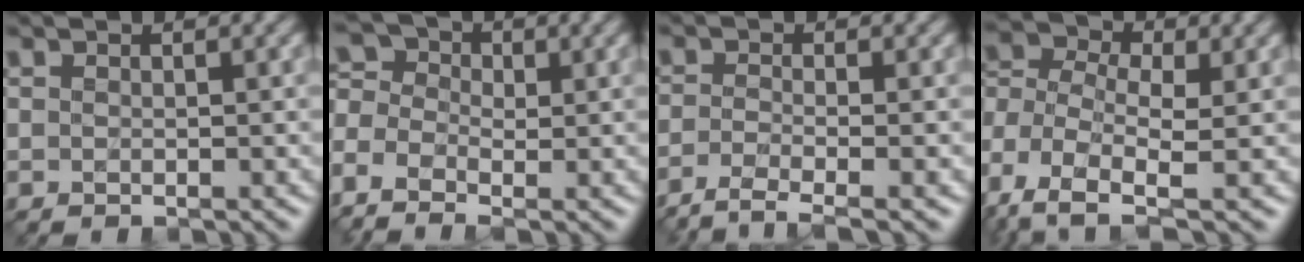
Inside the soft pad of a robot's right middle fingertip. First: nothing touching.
{"total": 6.2, "force": [-2.5, 4.1, 3.9], "torque": [-0.093, 0.004, -0.045]}
{"total": 4.1, "force": [-2.8, 1.0, 2.9], "torque": [-0.049, -0.009, -0.063]}
{"total": 8.0, "force": [-2.9, 4.7, 5.8], "torque": [-0.147, 0.001, -0.071]}